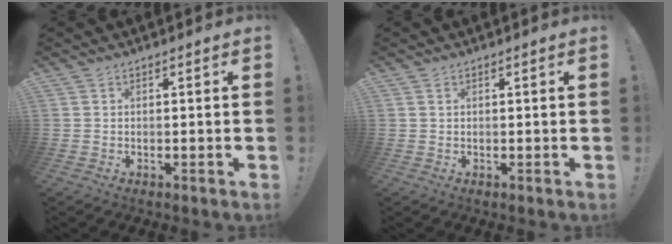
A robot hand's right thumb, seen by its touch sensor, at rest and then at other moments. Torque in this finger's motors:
{"motor_torque": [-0.73, 0.03, 0.02, 0.78, -0.22]}